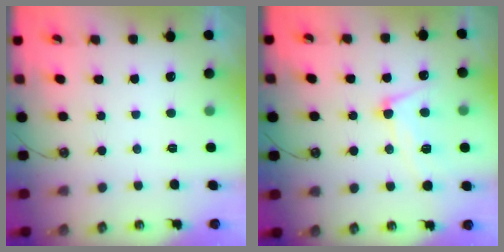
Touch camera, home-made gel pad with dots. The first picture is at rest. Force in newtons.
{"total": 7.4, "press": 7.3, "slide": 1.2}